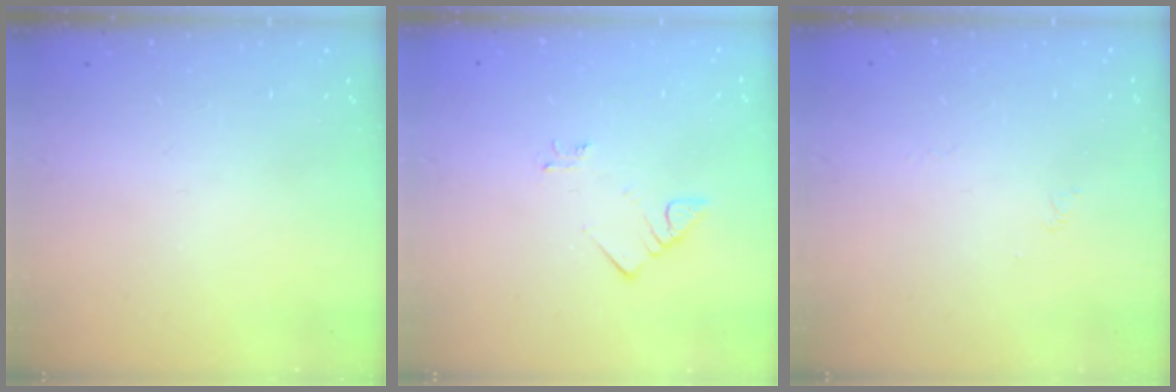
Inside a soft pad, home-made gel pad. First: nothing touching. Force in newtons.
{"total": 3.2, "press": 3.2, "slide": 0.1}
{"total": 1.7, "press": 1.6, "slide": 0.4}